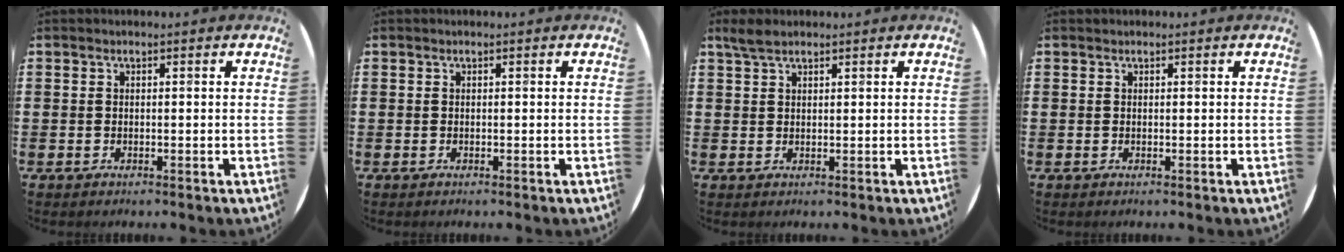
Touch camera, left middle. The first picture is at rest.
{"total": 0.0}
{"total": 2.4, "force": [1.9, 0.8, 1.1], "torque": [-0.026, 0.005, 0.036]}
{"total": 0.0}